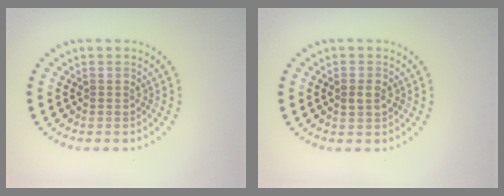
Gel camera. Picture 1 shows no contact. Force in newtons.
{"total": 1.6, "press": 1.6, "slide": 0.2}